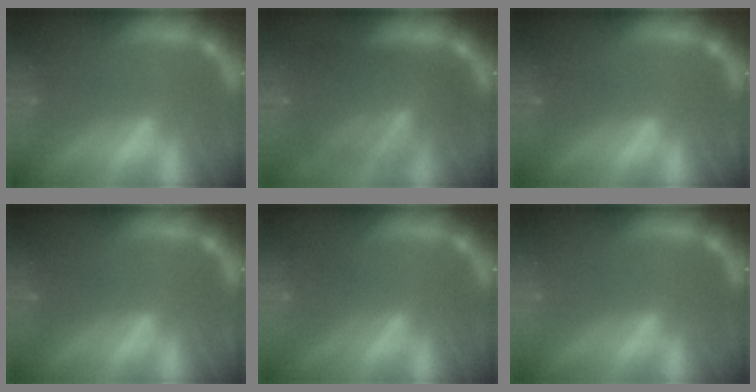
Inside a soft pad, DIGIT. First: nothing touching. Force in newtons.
{"total": 8.7}
{"total": 1.0}
{"total": 1.0}
{"total": 1.5}
{"total": 0.0}